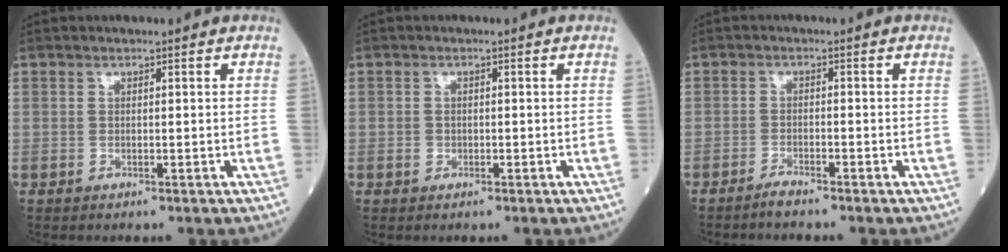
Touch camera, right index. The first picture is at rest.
{"total": 0.8, "force": [-0.3, 0.7, 0.2], "torque": [-0.002, 0.003, -0.006]}
{"total": 1.9, "force": [-1.8, -0.1, 0.6], "torque": [-0.016, -0.003, -0.035]}